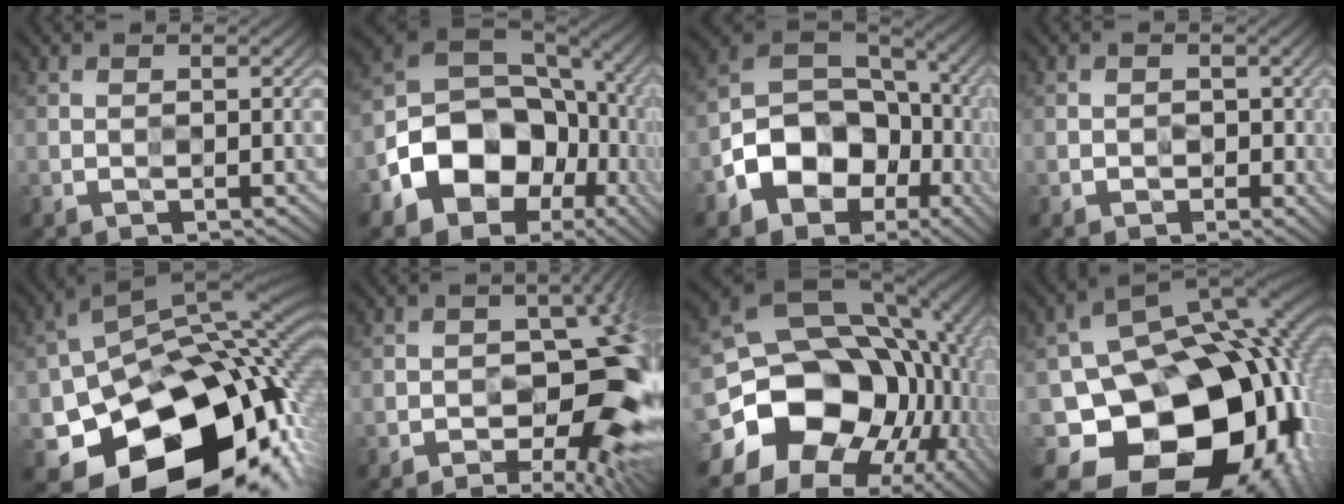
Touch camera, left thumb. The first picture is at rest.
{"total": 16.9, "force": [-5.1, 13.1, 9.5], "torque": [-0.196, -0.051, -0.079]}
{"total": 13.7, "force": [-4.6, 9.9, 8.2], "torque": [-0.158, -0.038, -0.088]}
{"total": 1.1, "force": [-0.2, 1.1, 0.2], "torque": [0.000, -0.004, -0.005]}
{"total": 18.4, "force": [-7.3, 12.5, 11.4], "torque": [-0.185, -0.043, -0.110]}
{"total": 13.2, "force": [-4.3, 6.0, 10.9], "torque": [-0.109, -0.002, -0.057]}
{"total": 20.1, "force": [-5.0, 16.0, 11.1], "torque": [-0.216, -0.039, -0.064]}
{"total": 20.0, "force": [-4.4, 14.8, 12.7], "torque": [-0.217, -0.060, -0.046]}